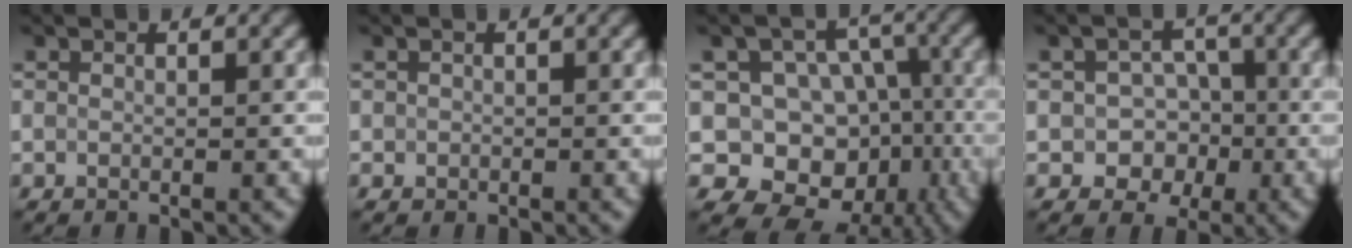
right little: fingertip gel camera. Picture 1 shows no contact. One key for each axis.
{"total": 0.8, "fx": -0.5, "fy": 0.2, "fz": -0.6, "tx": 0.010, "ty": 0.001, "tz": 0.000}
{"total": 10.6, "fx": -4.7, "fy": 8.8, "fz": 3.5, "tx": -0.022, "ty": 0.013, "tz": -0.084}
{"total": 4.1, "fx": -2.0, "fy": 3.5, "fz": 1.0, "tx": 0.020, "ty": 0.003, "tz": -0.035}